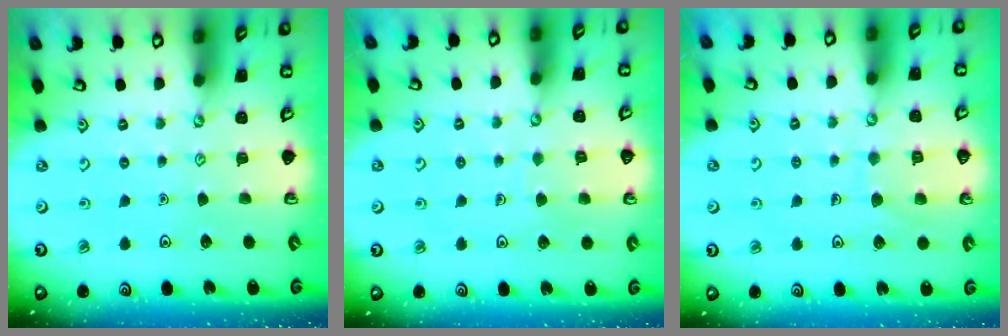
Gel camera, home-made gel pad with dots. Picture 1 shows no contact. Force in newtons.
{"total": 2.9, "press": 2.9, "slide": 0.2}
{"total": 6.7, "press": 6.7, "slide": 0.4}